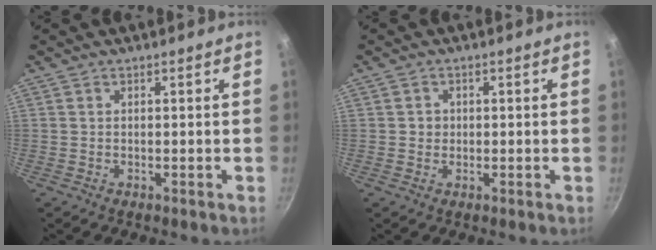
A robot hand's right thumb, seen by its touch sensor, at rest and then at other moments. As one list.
[{"total": 1.7, "force": [0.1, 1.6, 0.5], "torque": [0.002, 0.003, -0.001]}]